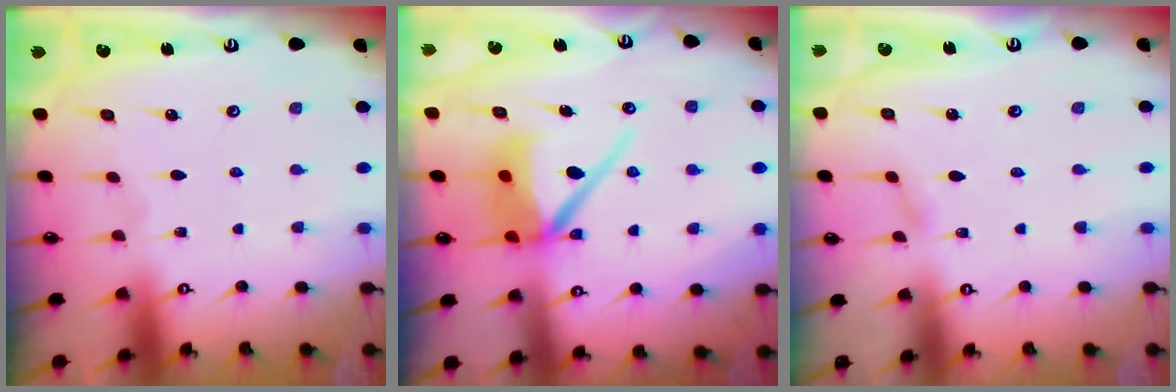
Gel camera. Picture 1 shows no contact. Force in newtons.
{"total": 9.2, "press": 9.2, "slide": 0.9}
{"total": 1.6, "press": 1.6, "slide": 0.1}